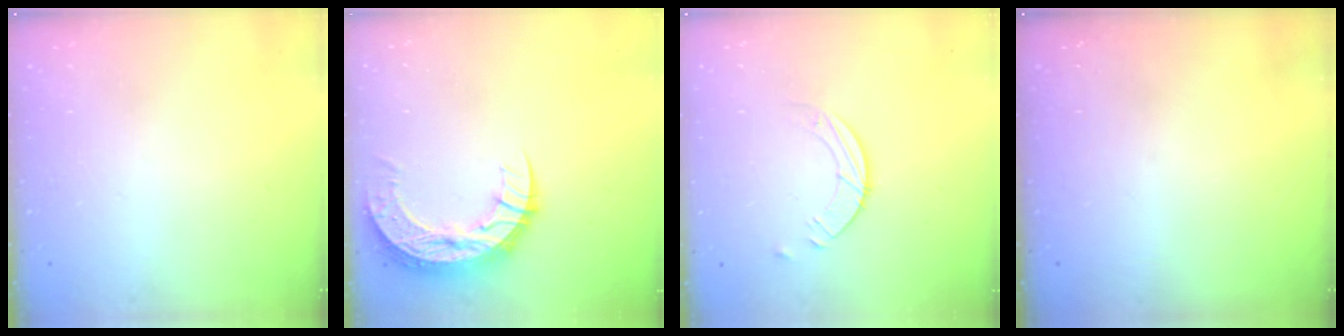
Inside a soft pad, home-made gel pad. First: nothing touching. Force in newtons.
{"total": 12.6, "press": 12.6, "slide": 0.9}
{"total": 3.8, "press": 3.7, "slide": 0.4}
{"total": 0.0}